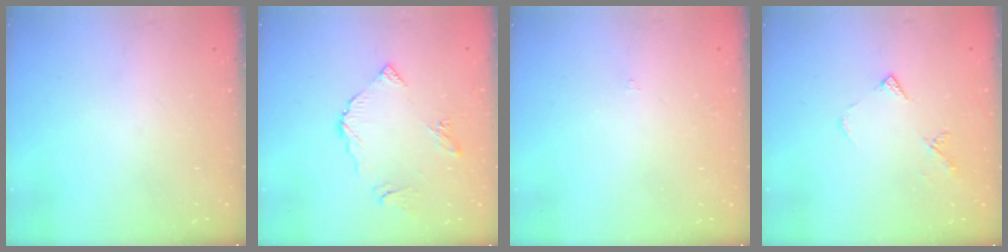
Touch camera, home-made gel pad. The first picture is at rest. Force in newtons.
{"total": 7.5, "press": 7.5, "slide": 0.8}
{"total": 1.6, "press": 1.5, "slide": 0.4}
{"total": 6.8, "press": 6.8, "slide": 0.6}